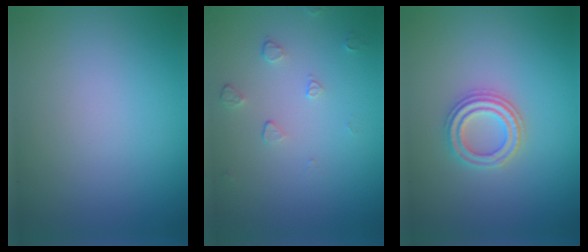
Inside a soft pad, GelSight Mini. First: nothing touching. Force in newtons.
{"total": 1.1, "press": 0.7, "slide": 0.9}
{"total": 2.7, "press": 2.6, "slide": 1.0}